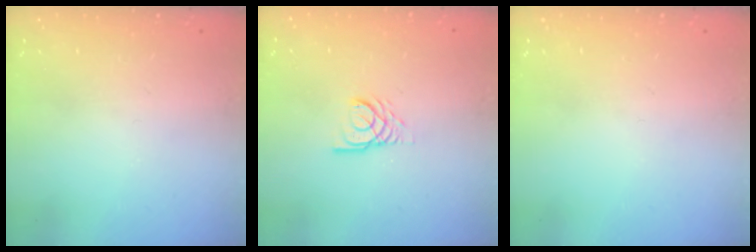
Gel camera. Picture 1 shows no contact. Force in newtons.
{"total": 4.2, "press": 4.2, "slide": 0.4}
{"total": 0.0}